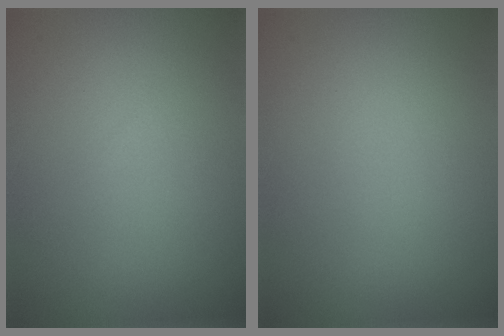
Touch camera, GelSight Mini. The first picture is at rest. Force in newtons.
{"total": 0.0}